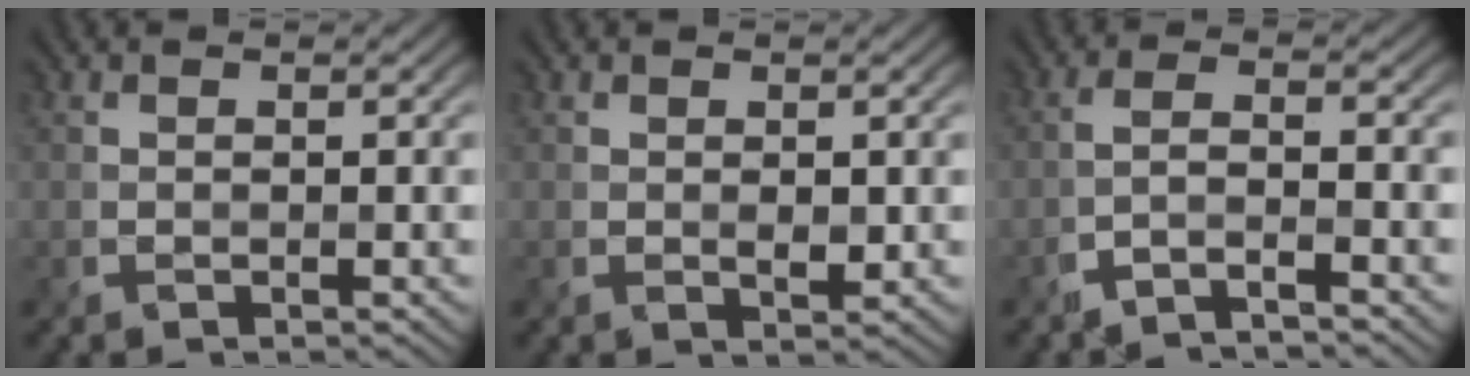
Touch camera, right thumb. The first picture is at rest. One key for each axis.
{"total": 0.9, "fx": 0.1, "fy": 0.4, "fz": 0.8, "tx": -0.015, "ty": -0.002, "tz": 0.006}
{"total": 3.3, "fx": -2.4, "fy": 0.4, "fz": 2.3, "tx": -0.030, "ty": 0.014, "tz": -0.063}